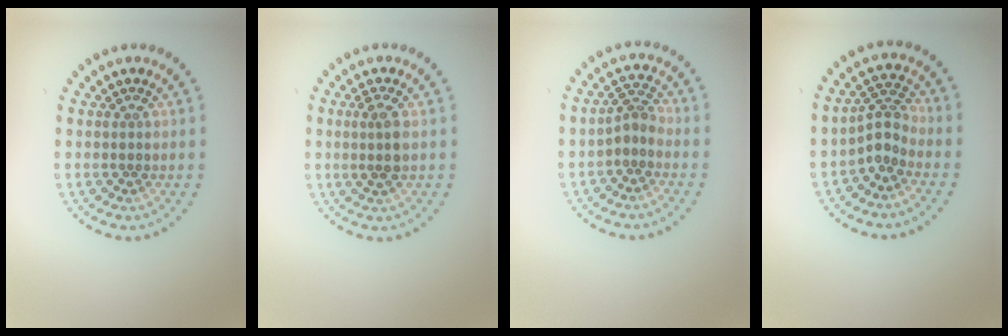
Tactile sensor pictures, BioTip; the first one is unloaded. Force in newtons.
{"total": 1.8, "press": 1.7, "slide": 0.6}
{"total": 1.8, "press": 1.4, "slide": 1.1}
{"total": 2.3, "press": 1.5, "slide": 1.6}